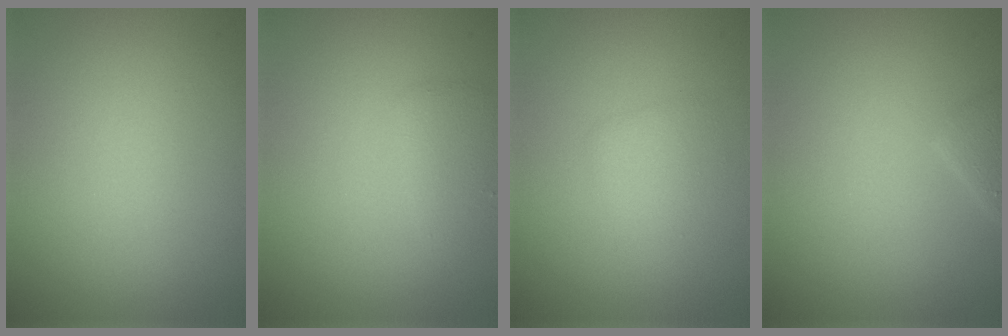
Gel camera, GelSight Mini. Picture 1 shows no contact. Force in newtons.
{"total": 1.7, "press": 1.7, "slide": 0.1}
{"total": 1.6, "press": 1.6, "slide": 0.0}
{"total": 1.2, "press": 1.2, "slide": 0.2}